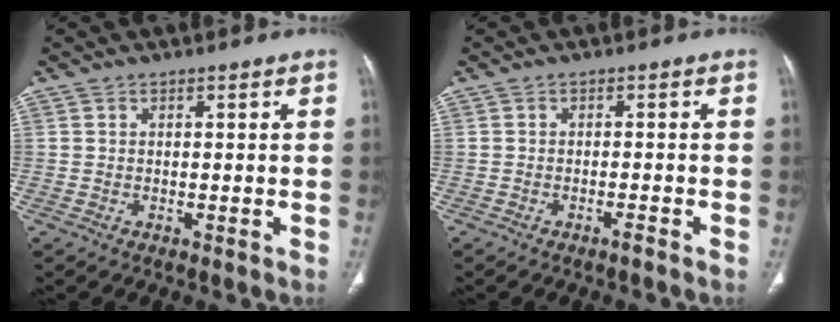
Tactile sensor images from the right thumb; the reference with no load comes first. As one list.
[{"total": 1.3, "force": [-1.1, 0.0, 0.8], "torque": [-0.020, 0.006, -0.019]}]